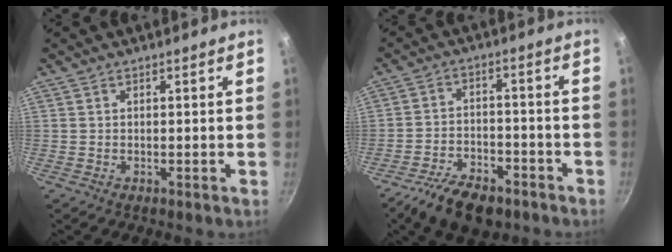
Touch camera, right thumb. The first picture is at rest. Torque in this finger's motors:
{"motor_torque": [0.01, 0.07, 0.47, -0.27, 0.18]}